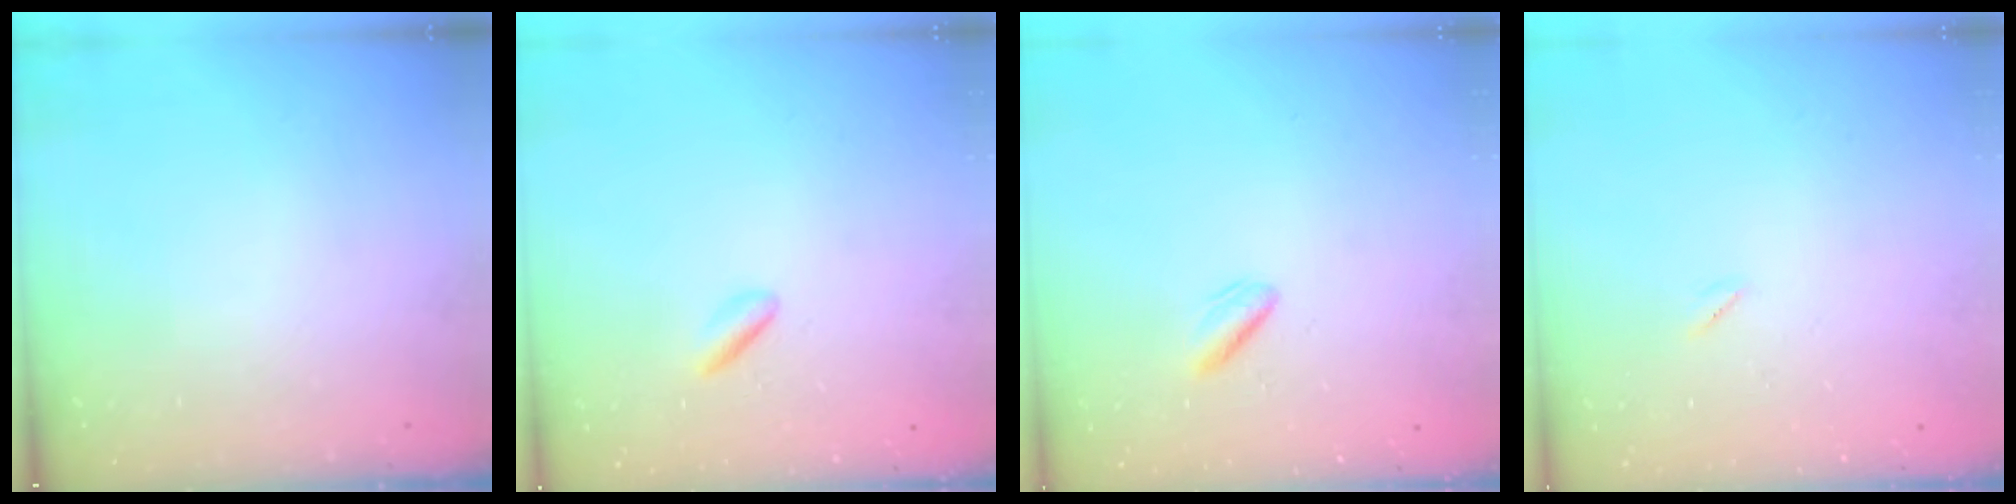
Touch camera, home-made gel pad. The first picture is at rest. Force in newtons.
{"total": 1.8, "press": 1.6, "slide": 0.8}
{"total": 1.7, "press": 1.3, "slide": 1.0}
{"total": 1.6, "press": 1.6, "slide": 0.1}